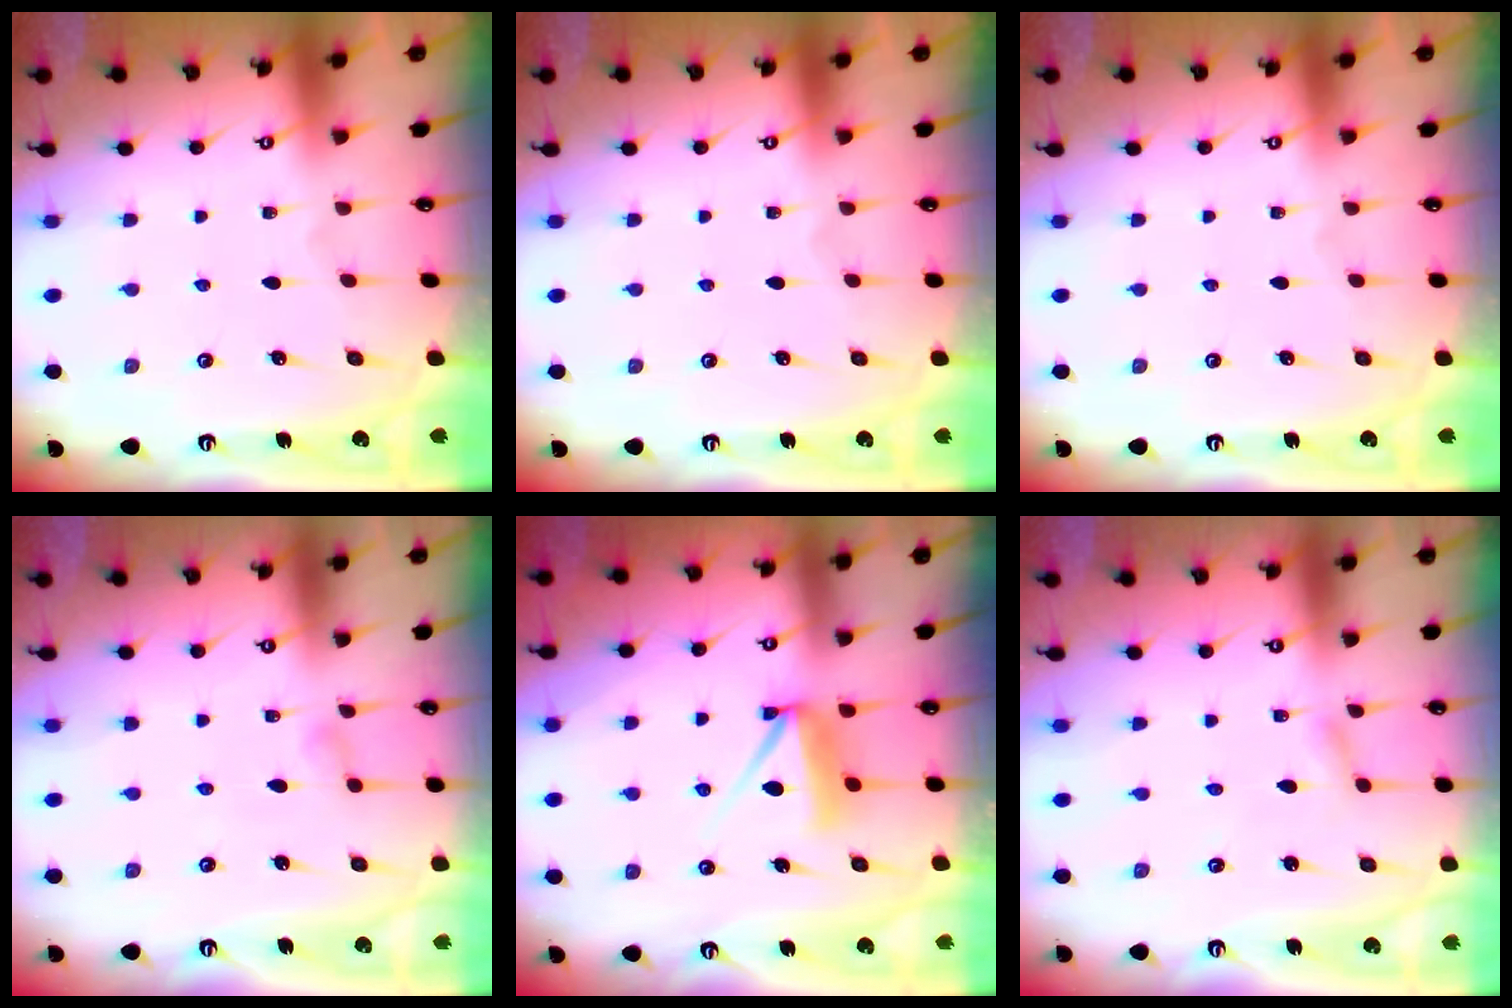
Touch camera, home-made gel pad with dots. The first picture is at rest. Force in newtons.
{"total": 0.0}
{"total": 0.0}
{"total": 5.1, "press": 5.1, "slide": 0.6}
{"total": 9.2, "press": 9.2, "slide": 0.9}
{"total": 1.7, "press": 1.7, "slide": 0.2}